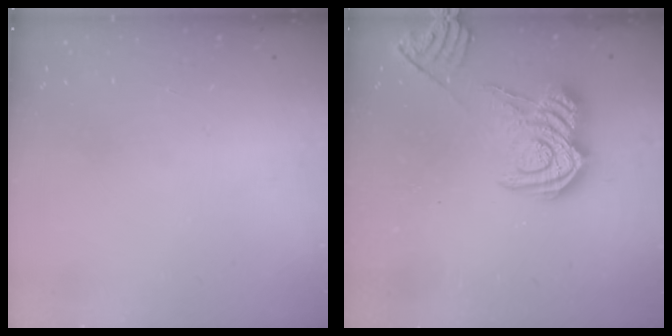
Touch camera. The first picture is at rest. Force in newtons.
{"total": 12.7, "press": 12.6, "slide": 0.7}